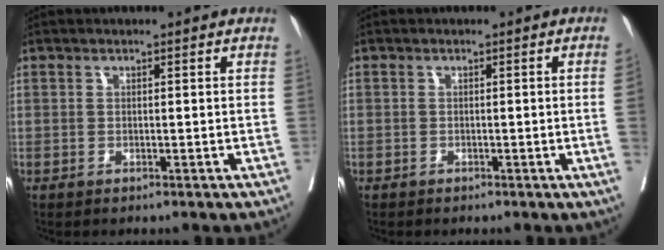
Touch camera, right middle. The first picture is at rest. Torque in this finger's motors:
{"motor_torque": [1.11, -1.03, -0.55, -0.21]}